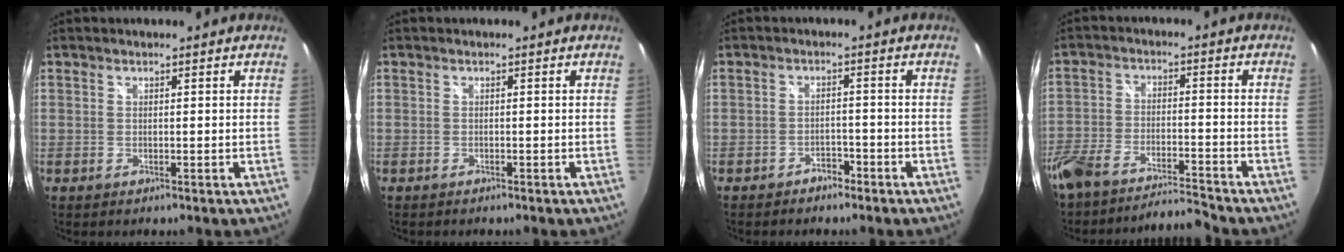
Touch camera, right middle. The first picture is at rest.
{"total": 0.6, "force": [-0.5, -0.1, 0.2], "torque": [-0.005, -0.004, -0.011]}
{"total": 2.8, "force": [-2.4, 1.1, 0.8], "torque": [-0.022, 0.004, -0.036]}
{"total": 9.9, "force": [-9.5, 0.9, 2.8], "torque": [-0.078, -0.007, -0.176]}